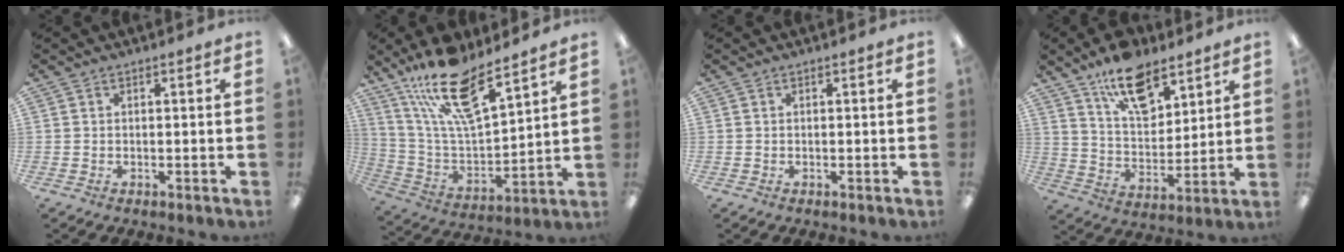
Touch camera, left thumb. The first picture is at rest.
{"total": 18.7, "force": [13.9, 5.8, 11.1], "torque": [-0.217, -0.079, 0.243]}
{"total": 0.0}
{"total": 14.2, "force": [9.9, 6.9, 7.5], "torque": [-0.117, -0.050, 0.176]}